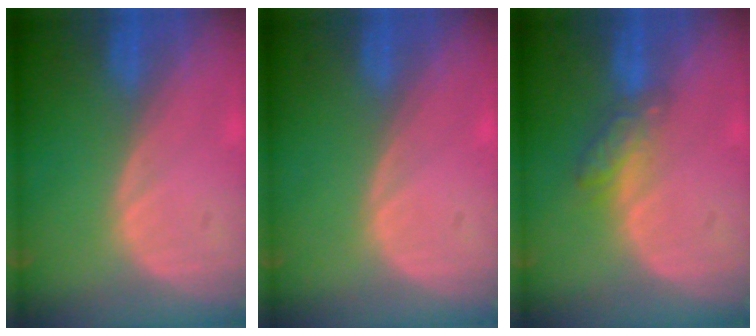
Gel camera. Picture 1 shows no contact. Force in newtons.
{"total": 0.0}
{"total": 4.5, "press": 4.1, "slide": 1.9}